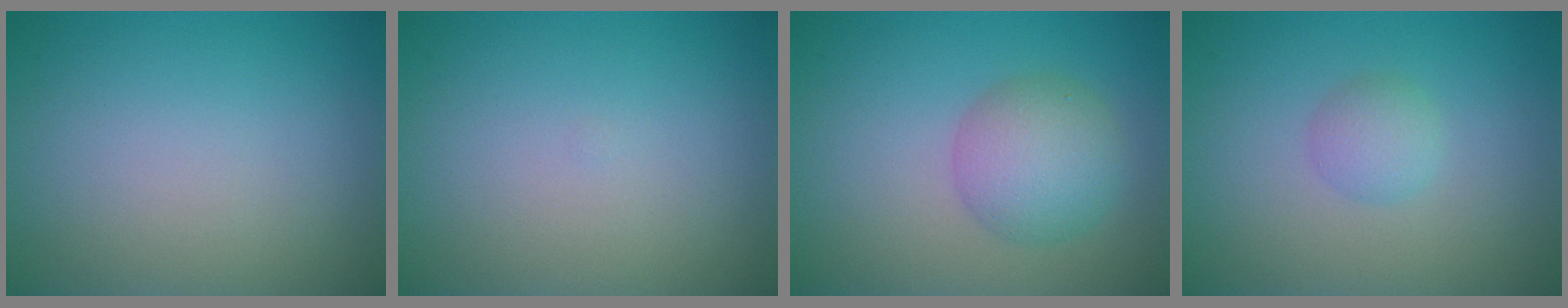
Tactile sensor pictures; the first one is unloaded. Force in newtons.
{"total": 0.0}
{"total": 4.5, "press": 4.5, "slide": 0.1}
{"total": 1.7, "press": 1.7, "slide": 0.0}